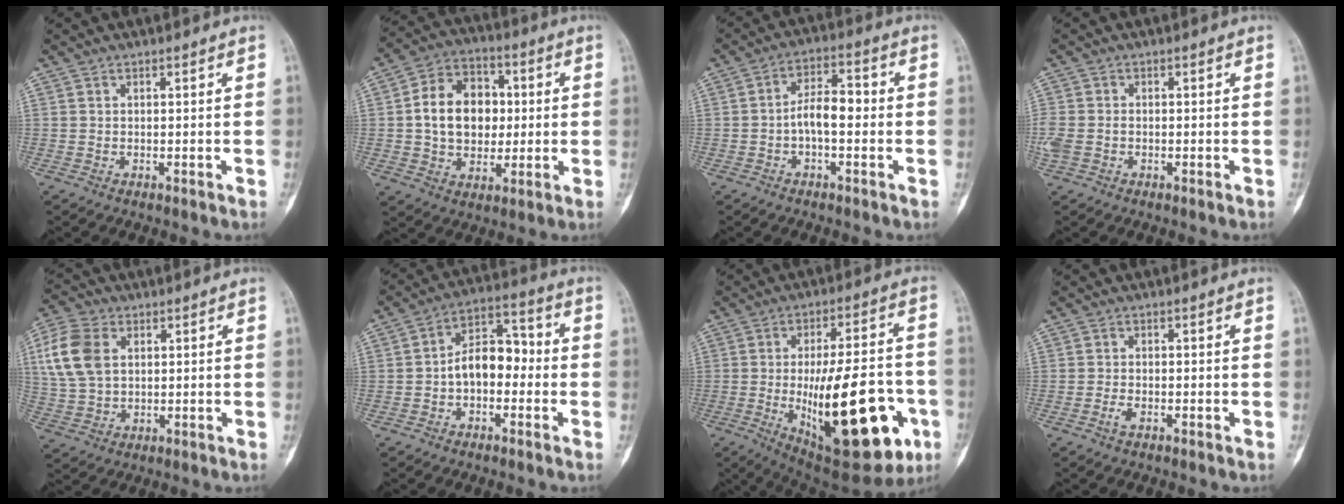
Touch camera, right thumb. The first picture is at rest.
{"total": 14.5, "force": [1.0, 10.9, 9.5], "torque": [-0.121, 0.016, 0.015]}
{"total": 6.7, "force": [-1.0, 3.3, 5.8], "torque": [-0.092, 0.030, -0.024]}
{"total": 4.2, "force": [-0.9, 3.2, 2.7], "torque": [-0.072, 0.010, -0.015]}
{"total": 11.4, "force": [3.0, 7.8, 7.8], "torque": [-0.159, 0.004, 0.057]}
{"total": 9.6, "force": [-1.5, 6.2, 7.2], "torque": [-0.091, 0.043, -0.039]}
{"total": 27.7, "force": [-7.0, 10.4, 24.7], "torque": [-0.340, 0.002, -0.082]}
{"total": 1.2, "force": [-0.8, 0.6, 0.7], "torque": [-0.017, 0.002, -0.020]}